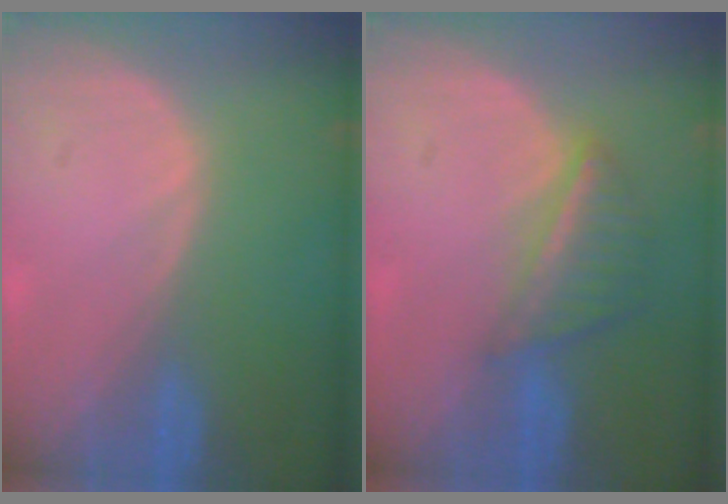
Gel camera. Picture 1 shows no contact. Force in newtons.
{"total": 5.6, "press": 5.1, "slide": 2.3}